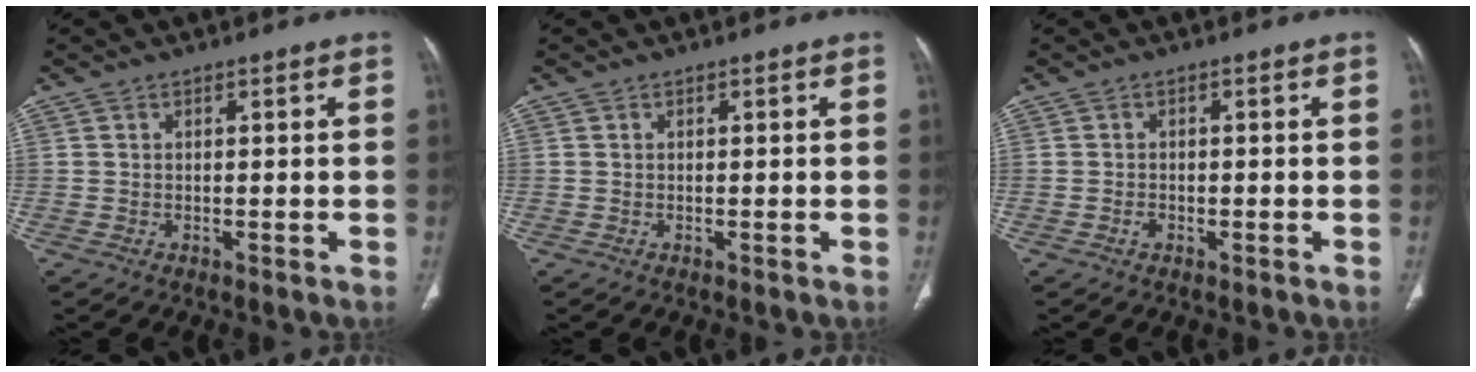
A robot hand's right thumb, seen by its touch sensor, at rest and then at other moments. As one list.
[{"total": 0.0}, {"total": 1.0, "force": [-0.6, 0.6, 0.6], "torque": [-0.011, 0.004, -0.010]}]